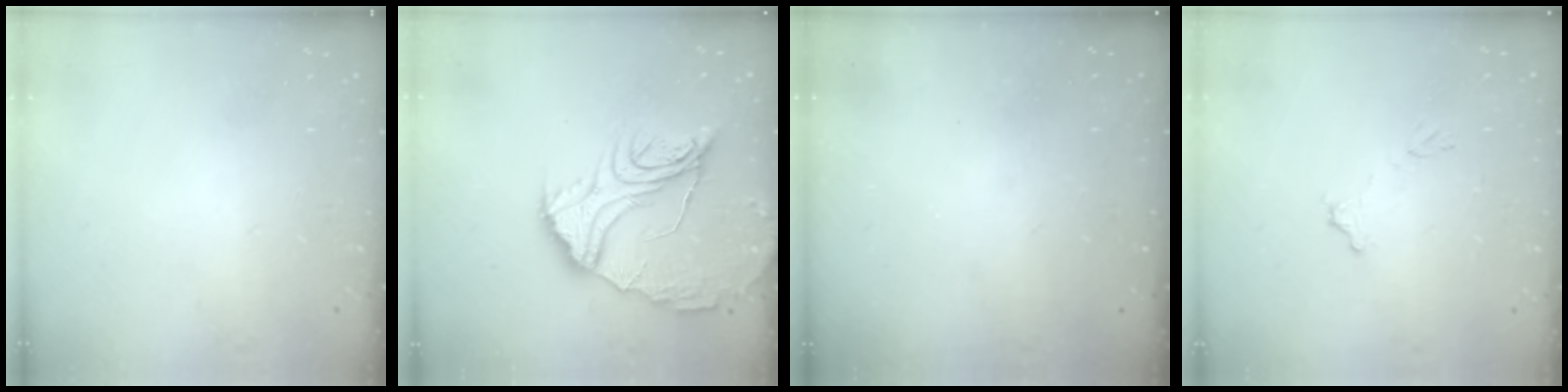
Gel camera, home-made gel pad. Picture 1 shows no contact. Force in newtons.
{"total": 19.0, "press": 19.0, "slide": 1.6}
{"total": 3.1, "press": 3.1, "slide": 0.1}
{"total": 7.0, "press": 7.0, "slide": 0.3}